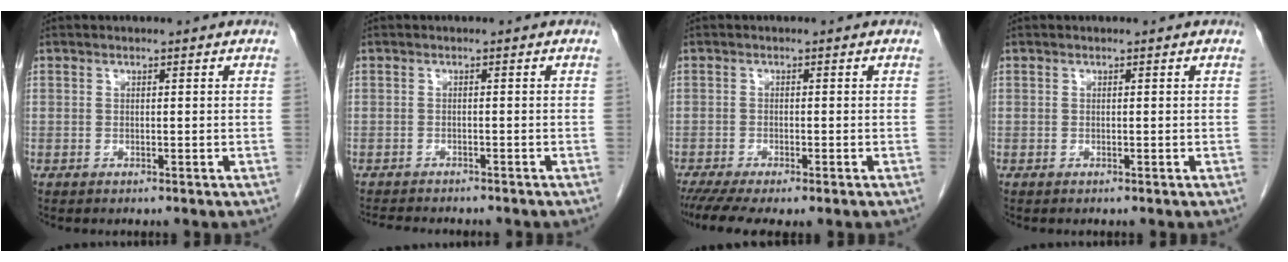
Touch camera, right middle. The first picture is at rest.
{"total": 6.6, "force": [-5.9, 1.5, 2.6], "torque": [-0.038, -0.005, -0.082]}
{"total": 7.2, "force": [-5.5, 1.3, 4.5], "torque": [-0.069, -0.014, -0.088]}
{"total": 0.0}